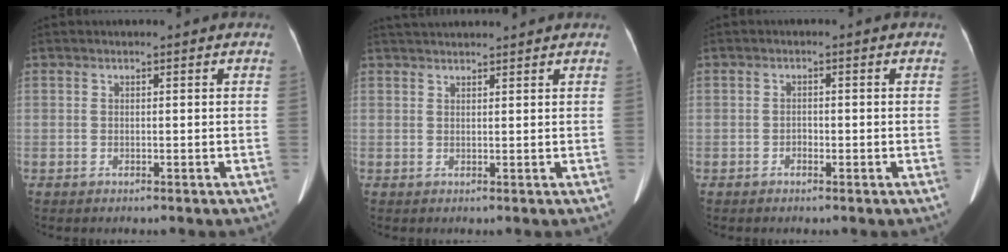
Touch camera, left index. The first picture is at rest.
{"total": 6.0, "force": [5.7, 0.1, 1.9], "torque": [-0.029, 0.039, 0.084]}
{"total": 0.9, "force": [-0.5, 0.5, 0.6], "torque": [-0.009, 0.001, -0.009]}